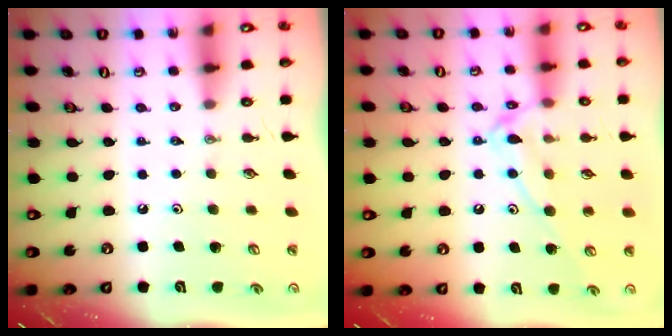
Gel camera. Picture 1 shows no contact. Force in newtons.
{"total": 12.1, "press": 12.1, "slide": 0.7}